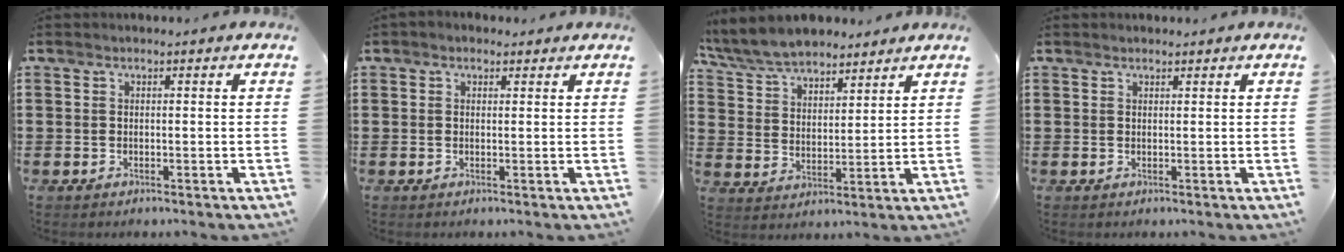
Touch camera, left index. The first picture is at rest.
{"total": 1.0, "force": [0.6, 0.7, 0.4], "torque": [-0.009, 0.006, 0.012]}
{"total": 7.5, "force": [6.9, 2.1, 2.0], "torque": [-0.070, -0.018, 0.128]}
{"total": 0.8, "force": [0.7, 0.3, 0.1], "torque": [-0.004, 0.001, 0.015]}